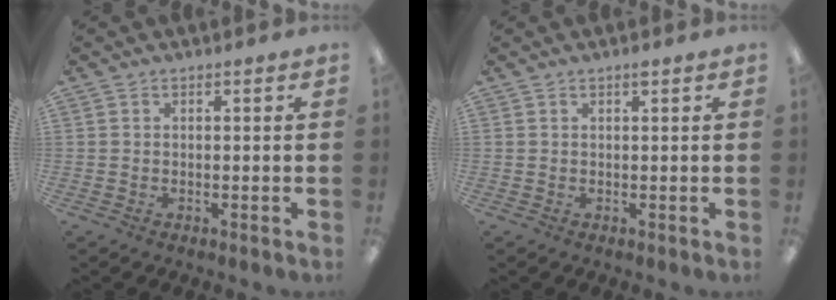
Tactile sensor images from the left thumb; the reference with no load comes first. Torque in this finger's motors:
{"motor_torque": [0.10, 0.05, 0.13, 0.14, 0.01]}